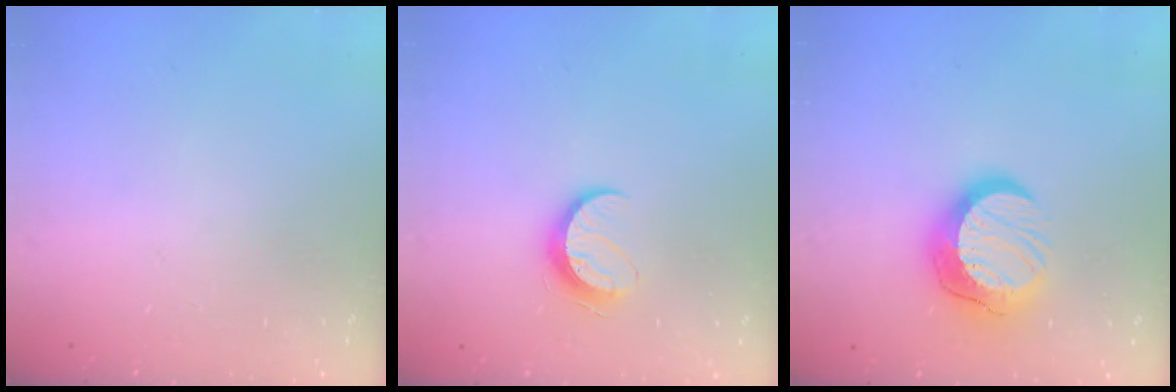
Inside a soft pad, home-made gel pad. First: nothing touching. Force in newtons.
{"total": 8.9, "press": 8.9, "slide": 0.3}
{"total": 15.1, "press": 15.1, "slide": 1.1}